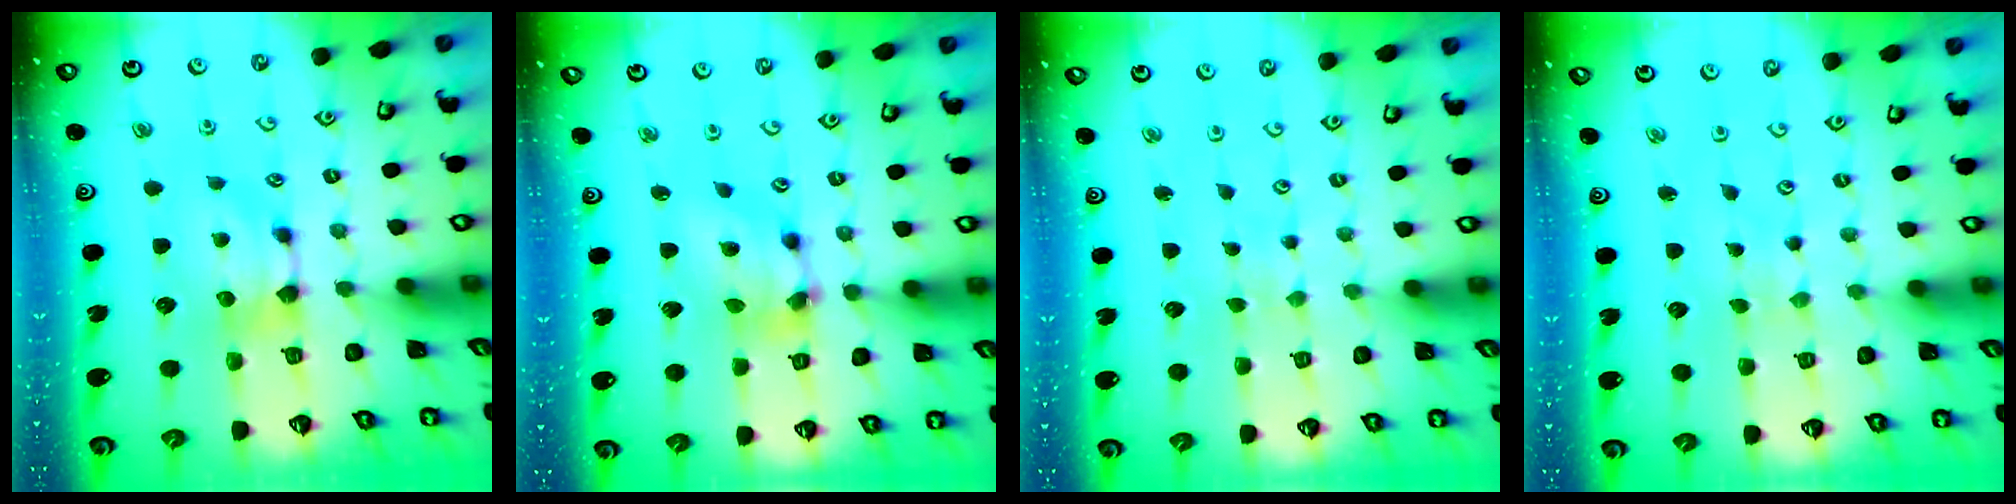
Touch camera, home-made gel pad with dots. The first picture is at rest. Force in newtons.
{"total": 6.4, "press": 6.1, "slide": 2.1}
{"total": 5.1, "press": 5.1, "slide": 0.2}
{"total": 4.7, "press": 4.7, "slide": 0.3}